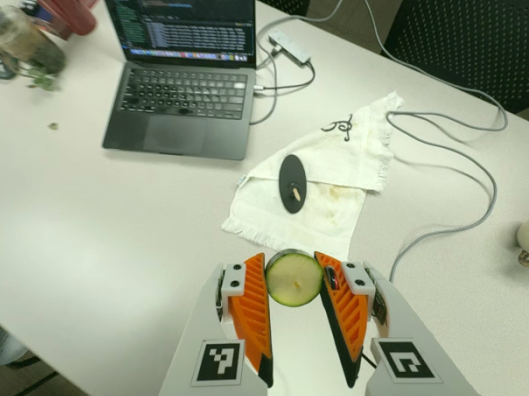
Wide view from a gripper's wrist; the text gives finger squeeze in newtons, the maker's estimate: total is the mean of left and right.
{"total": 10.6, "left": 10.2, "right": 11.0}